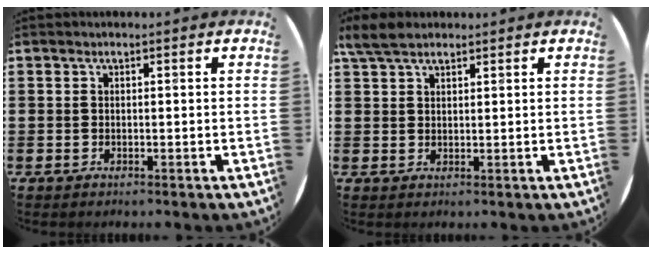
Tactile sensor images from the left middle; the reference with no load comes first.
{"total": 3.7, "force": [3.0, 1.4, 1.7], "torque": [-0.032, 0.003, 0.054]}